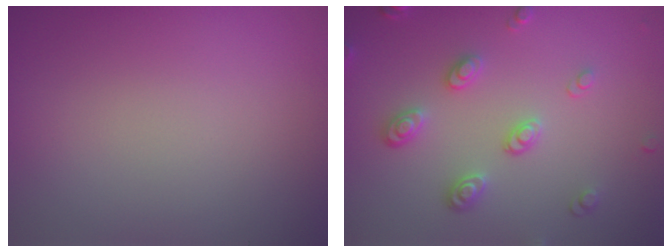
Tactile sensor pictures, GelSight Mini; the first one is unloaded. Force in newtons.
{"total": 3.4, "press": 2.8, "slide": 1.9}